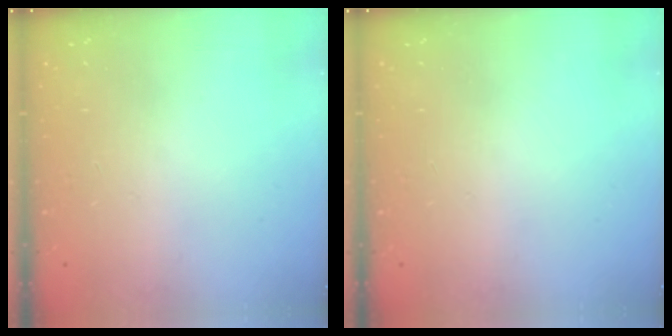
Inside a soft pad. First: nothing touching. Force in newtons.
{"total": 0.0}